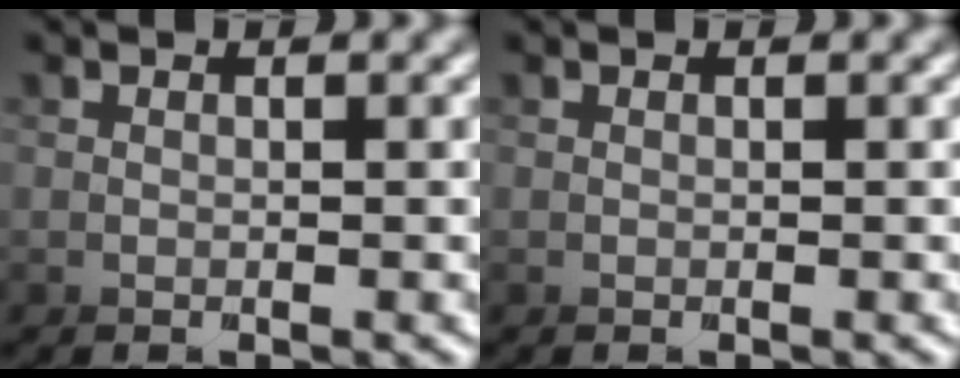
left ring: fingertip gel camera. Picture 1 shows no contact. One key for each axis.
{"total": 0.0}